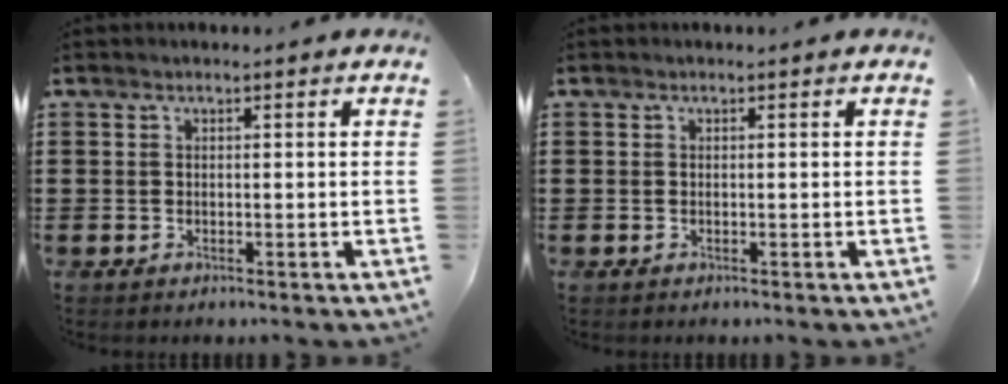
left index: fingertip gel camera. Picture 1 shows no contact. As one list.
[{"total": 0.0}]